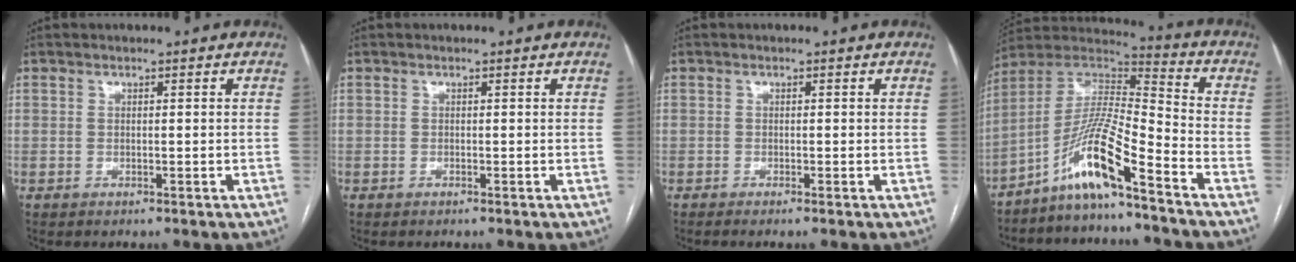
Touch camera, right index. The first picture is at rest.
{"total": 0.0}
{"total": 0.7, "force": [-0.5, -0.1, 0.4], "torque": [-0.009, 0.000, -0.011]}
{"total": 12.0, "force": [-7.8, 0.1, 9.1], "torque": [-0.181, 0.007, -0.152]}